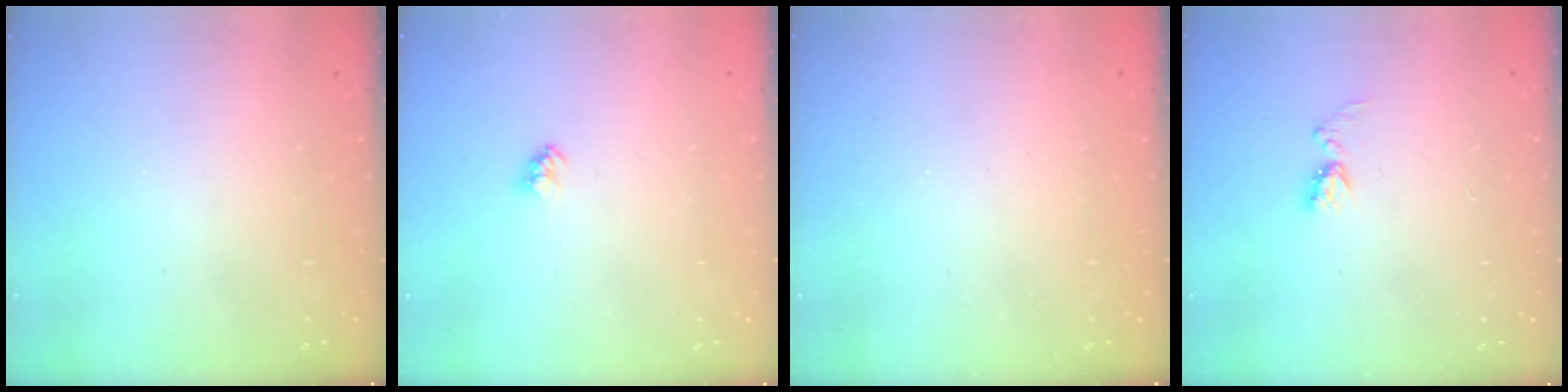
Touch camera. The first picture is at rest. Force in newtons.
{"total": 2.4, "press": 2.4, "slide": 0.1}
{"total": 0.0}
{"total": 6.0, "press": 6.0, "slide": 0.7}